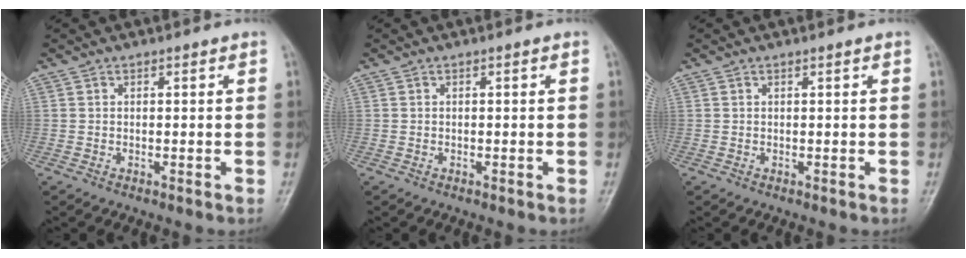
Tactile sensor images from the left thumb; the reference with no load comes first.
{"total": 0.0}
{"total": 0.0}